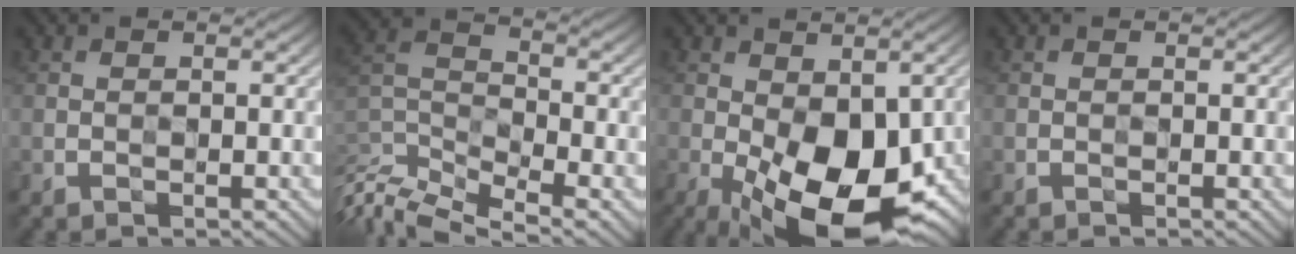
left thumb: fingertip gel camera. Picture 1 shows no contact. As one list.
[{"total": 9.5, "force": [-7.9, 2.4, 4.7], "torque": [-0.109, -0.008, -0.154]}, {"total": 14.2, "force": [-3.7, 7.0, 11.8], "torque": [-0.201, -0.019, -0.052]}, {"total": 0.5, "force": [-0.2, -0.4, -0.3], "torque": [0.004, 0.003, -0.004]}]